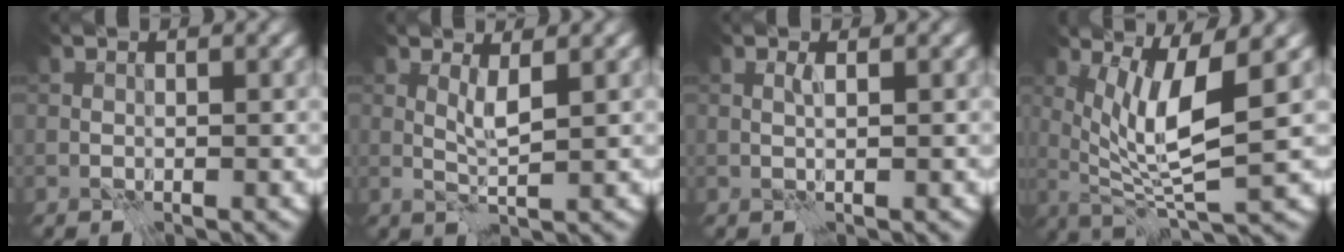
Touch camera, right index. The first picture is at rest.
{"total": 1.9, "force": [1.3, -0.7, 1.2], "torque": [-0.023, -0.002, 0.025]}
{"total": 0.8, "force": [0.4, -0.6, 0.4], "torque": [-0.007, 0.006, 0.004]}
{"total": 6.2, "force": [2.1, 0.9, 5.8], "torque": [-0.102, -0.010, 0.044]}